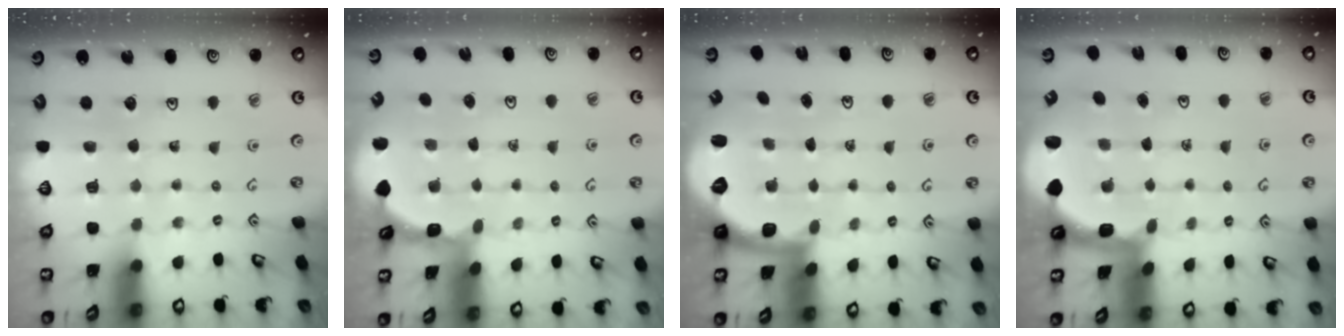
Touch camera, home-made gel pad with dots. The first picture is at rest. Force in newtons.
{"total": 2.1, "press": 2.1, "slide": 0.2}
{"total": 1.9, "press": 1.8, "slide": 0.4}
{"total": 2.1, "press": 1.9, "slide": 0.8}